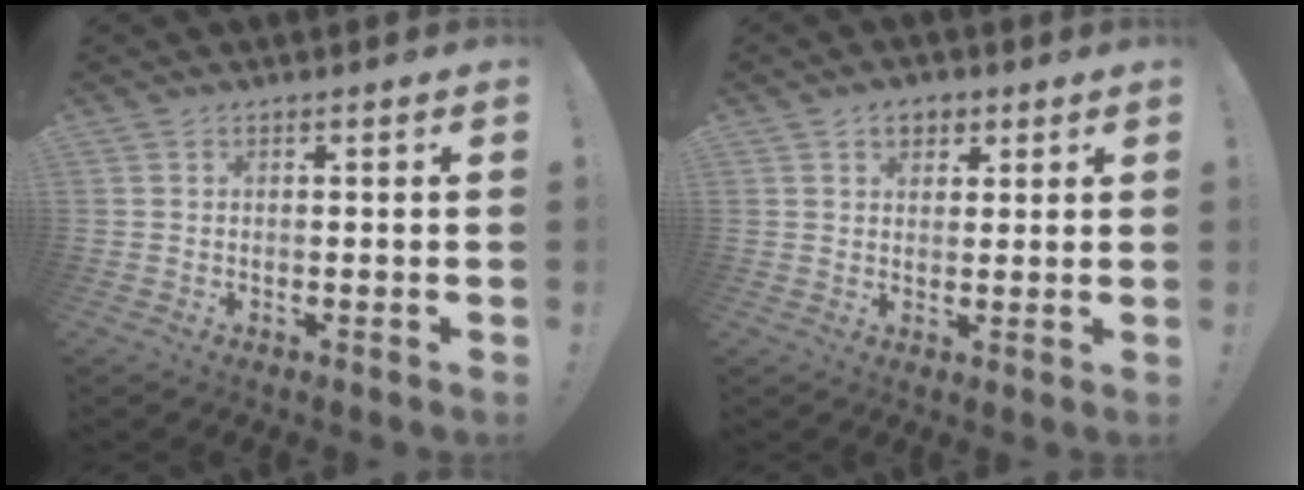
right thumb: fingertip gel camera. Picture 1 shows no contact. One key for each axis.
{"total": 4.6, "fx": 2.3, "fy": 3.5, "fz": 2.0, "tx": -0.023, "ty": -0.003, "tz": 0.040}